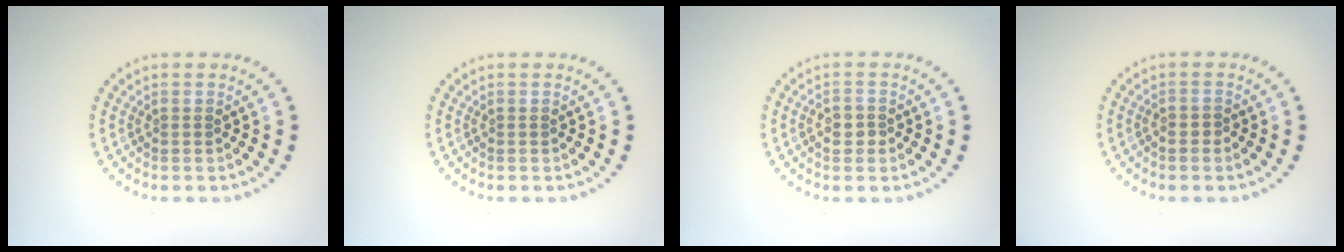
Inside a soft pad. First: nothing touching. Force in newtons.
{"total": 0.0}
{"total": 1.5, "press": 1.5, "slide": 0.2}
{"total": 0.5, "press": 0.4, "slide": 0.4}